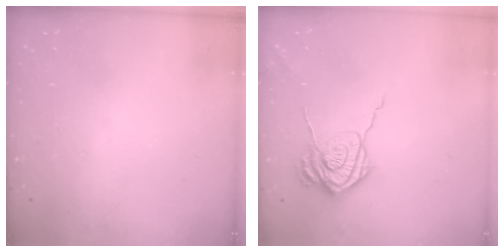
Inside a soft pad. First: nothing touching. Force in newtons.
{"total": 12.8, "press": 12.7, "slide": 1.2}